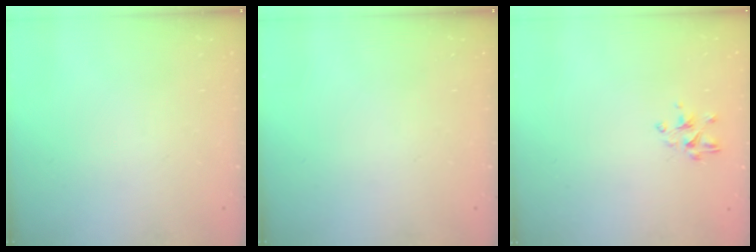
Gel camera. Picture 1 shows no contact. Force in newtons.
{"total": 0.0}
{"total": 2.9, "press": 2.8, "slide": 0.6}